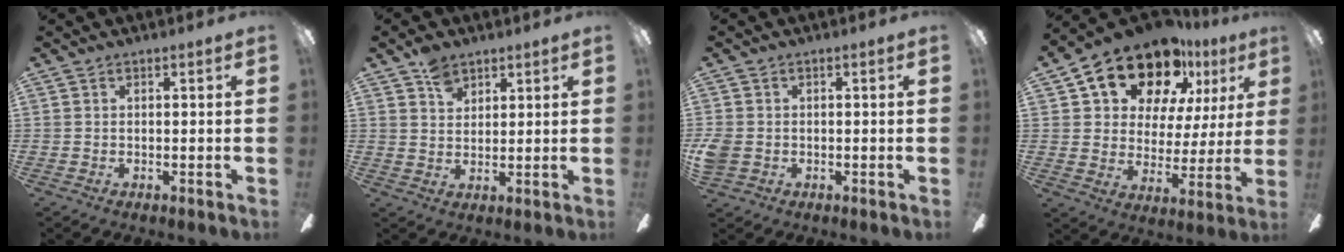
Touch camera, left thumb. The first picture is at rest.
{"total": 5.2, "force": [3.6, 3.2, 1.9], "torque": [-0.025, -0.012, 0.065]}
{"total": 3.8, "force": [-0.6, 3.1, 2.0], "torque": [-0.045, 0.004, -0.011]}
{"total": 19.1, "force": [13.4, 10.2, 9.0], "torque": [-0.155, -0.080, 0.234]}